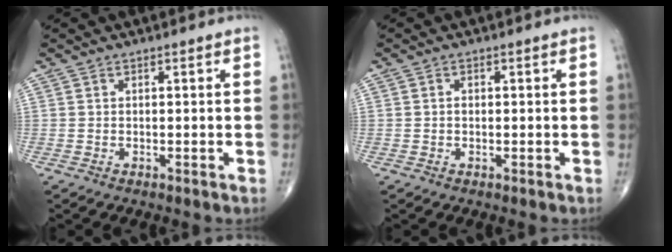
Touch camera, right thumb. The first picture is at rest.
{"total": 1.0, "force": [0.0, 0.8, 0.6], "torque": [-0.007, 0.003, -0.001]}